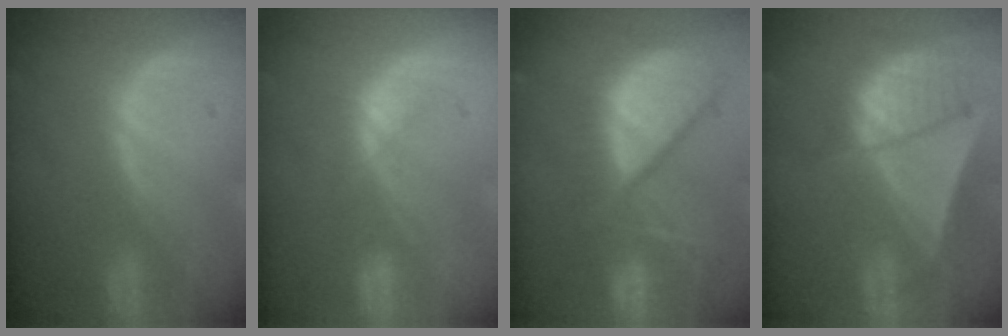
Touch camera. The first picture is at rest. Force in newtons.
{"total": 2.9, "press": 2.9, "slide": 0.7}
{"total": 13.2, "press": 11.0, "slide": 7.3}
{"total": 8.6, "press": 7.7, "slide": 3.7}